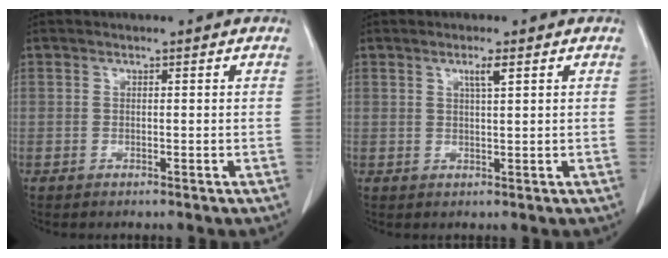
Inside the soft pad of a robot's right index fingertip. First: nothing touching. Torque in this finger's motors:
{"motor_torque": [0.04, 0.02, 0.03, 0.03]}